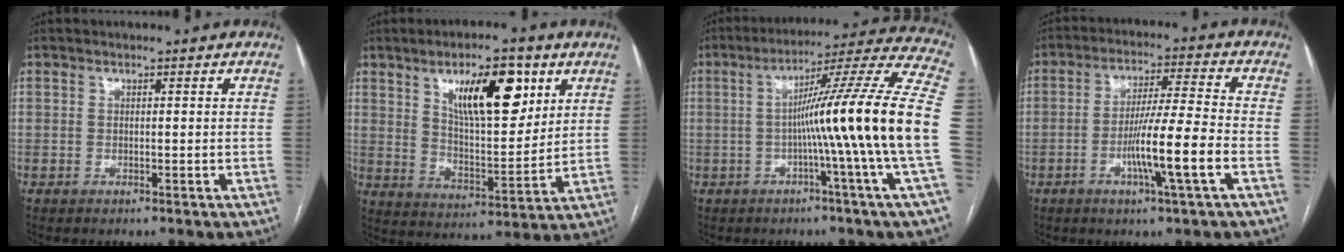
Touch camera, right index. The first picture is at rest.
{"total": 13.7, "force": [6.6, 4.5, 11.1], "torque": [-0.180, 0.005, 0.116]}
{"total": 20.0, "force": [-2.4, -3.1, 19.6], "torque": [-0.262, 0.007, -0.058]}
{"total": 10.2, "force": [-3.3, -0.8, 9.6], "torque": [-0.173, -0.005, -0.062]}